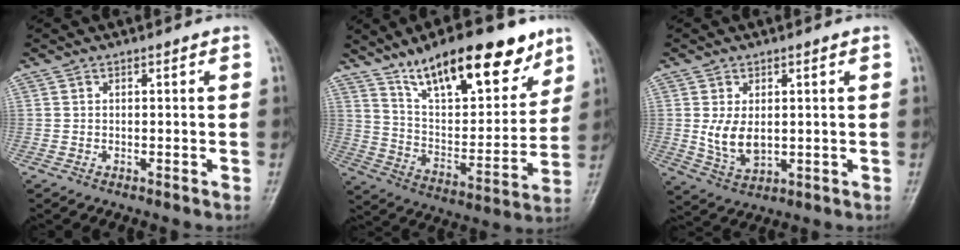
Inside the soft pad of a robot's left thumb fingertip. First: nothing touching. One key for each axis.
{"total": 22.0, "fx": 14.7, "fy": 8.3, "fz": 14.2, "tx": -0.176, "ty": -0.061, "tz": 0.247}
{"total": 6.2, "fx": 0.5, "fy": 3.8, "fz": 4.9, "tx": -0.083, "ty": -0.013, "tz": 0.022}